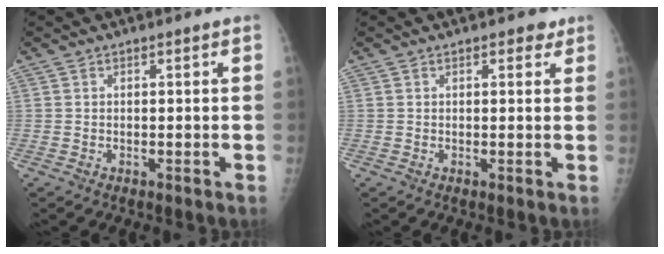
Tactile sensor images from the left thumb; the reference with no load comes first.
{"total": 2.0, "force": [1.1, 1.2, 1.1], "torque": [0.000, -0.002, 0.009]}